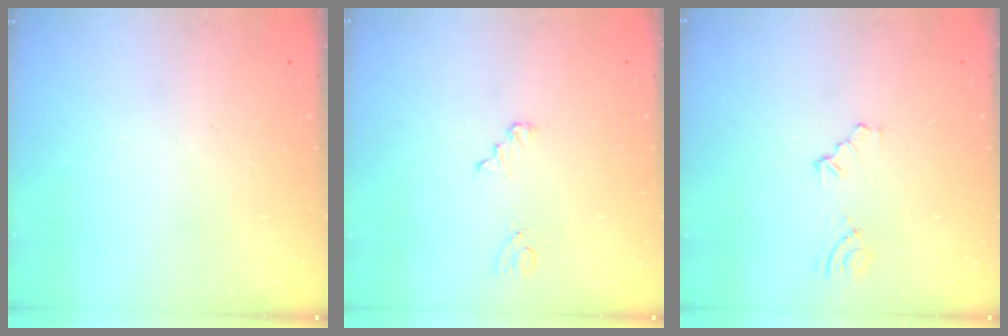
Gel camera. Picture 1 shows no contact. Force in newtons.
{"total": 2.7, "press": 2.7, "slide": 0.4}
{"total": 5.1, "press": 4.5, "slide": 2.3}